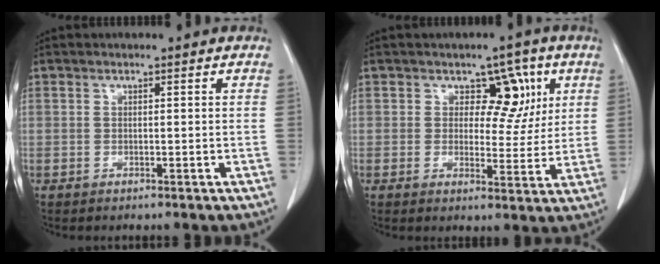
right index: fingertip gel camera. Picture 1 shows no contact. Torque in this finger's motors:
{"motor_torque": [0.03, 0.06, 0.04, 0.00]}